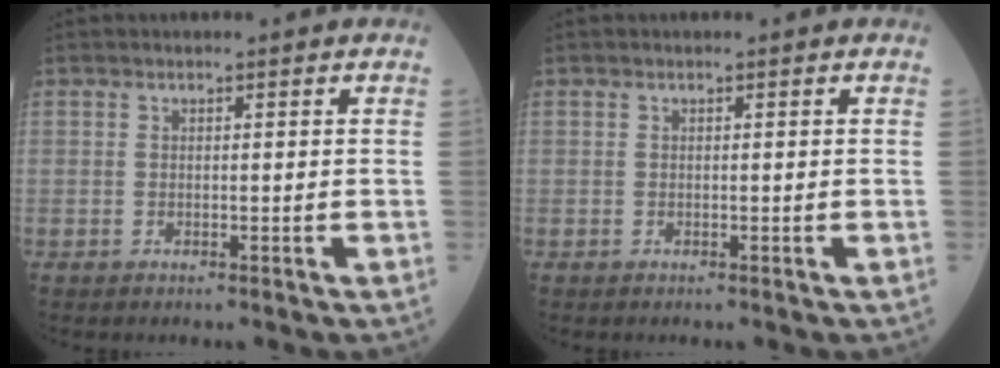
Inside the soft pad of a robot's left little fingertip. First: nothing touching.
{"total": 0.0}